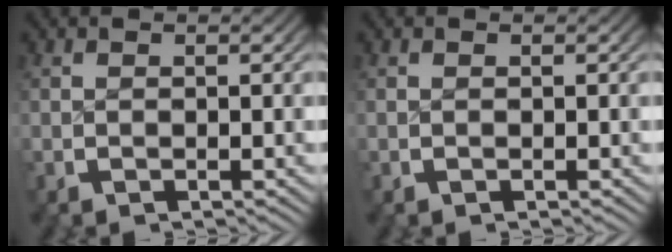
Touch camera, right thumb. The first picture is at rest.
{"total": 0.0}